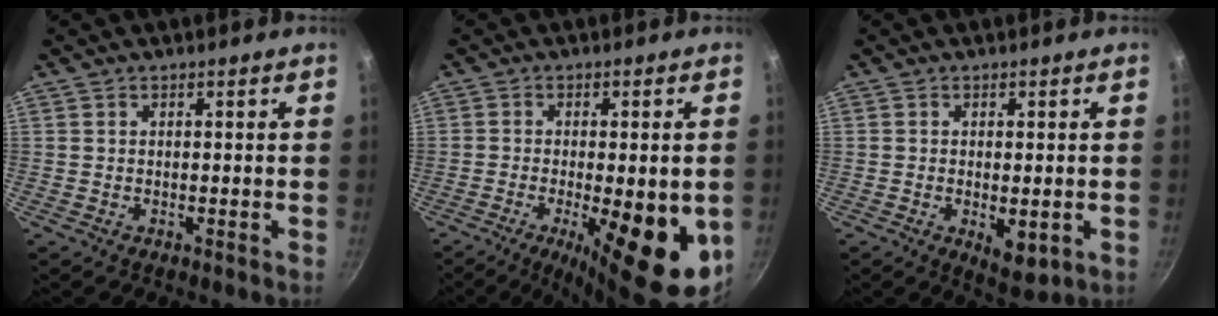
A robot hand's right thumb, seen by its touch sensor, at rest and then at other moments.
{"total": 17.9, "force": [-5.0, 6.3, 16.0], "torque": [-0.210, -0.002, -0.060]}
{"total": 5.6, "force": [-1.3, 2.6, 4.8], "torque": [-0.065, -0.010, -0.010]}